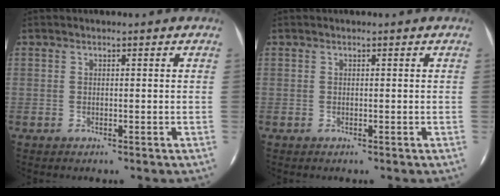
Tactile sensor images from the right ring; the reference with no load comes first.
{"total": 0.0}